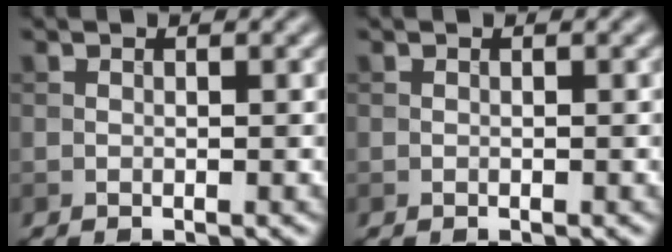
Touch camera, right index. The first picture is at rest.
{"total": 0.0}